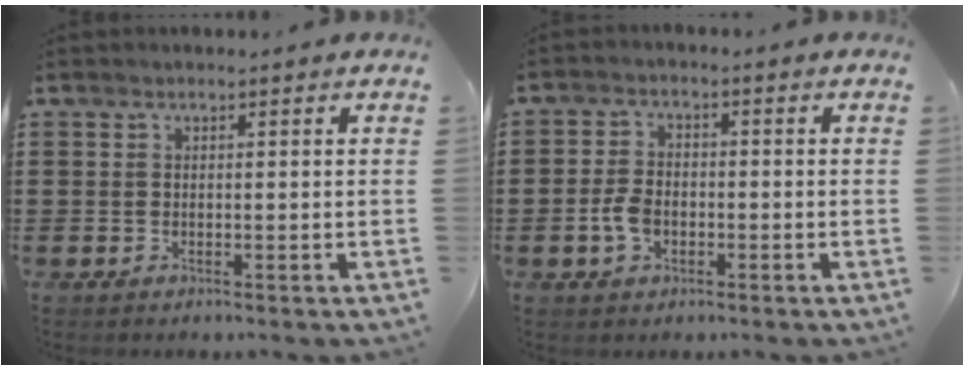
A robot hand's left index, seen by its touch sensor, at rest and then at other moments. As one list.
[{"total": 4.2, "force": [-1.1, 2.6, 3.1], "torque": [-0.077, -0.001, -0.025]}]